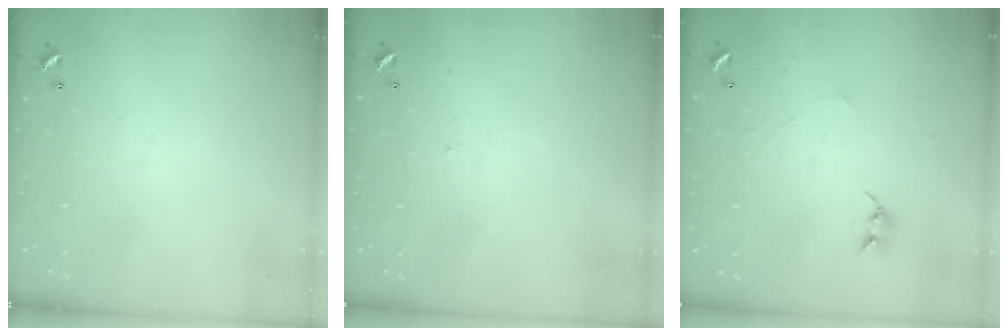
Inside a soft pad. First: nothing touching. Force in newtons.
{"total": 2.1, "press": 2.1, "slide": 0.2}
{"total": 2.7, "press": 2.7, "slide": 0.3}